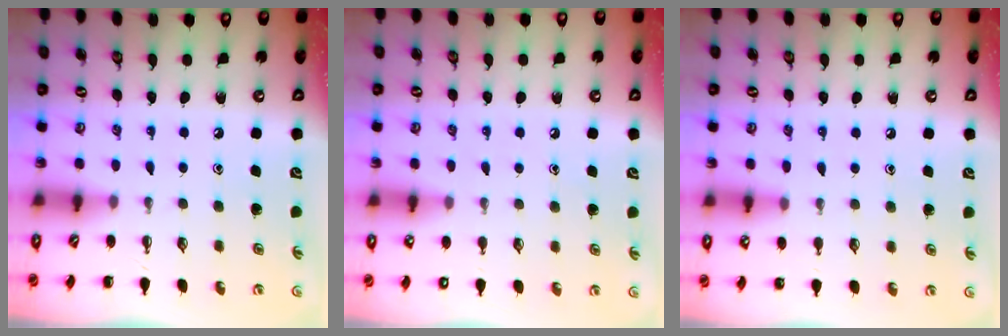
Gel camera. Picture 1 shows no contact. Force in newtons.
{"total": 5.4, "press": 5.2, "slide": 1.5}
{"total": 6.5, "press": 6.1, "slide": 2.2}